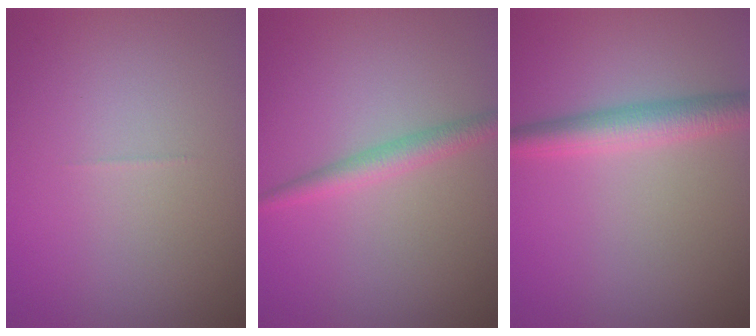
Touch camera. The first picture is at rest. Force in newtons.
{"total": 2.2, "press": 2.2, "slide": 0.0}
{"total": 3.5, "press": 3.5, "slide": 0.0}